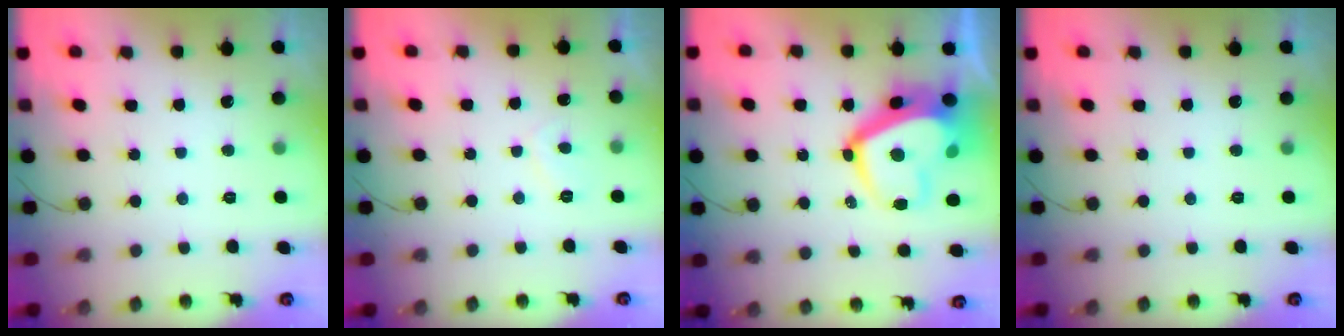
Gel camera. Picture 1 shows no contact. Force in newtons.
{"total": 1.3, "press": 1.2, "slide": 0.6}
{"total": 15.4, "press": 15.4, "slide": 1.2}
{"total": 0.0}